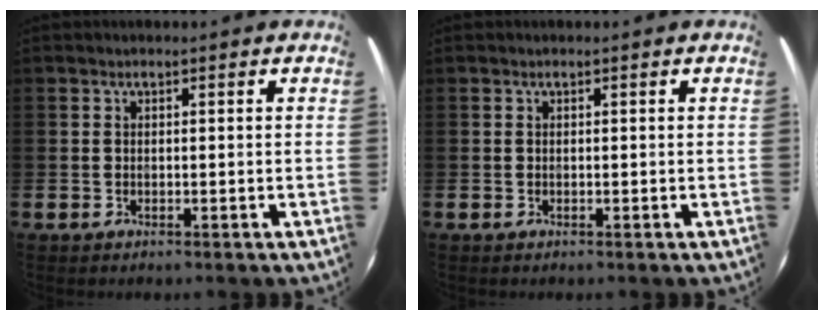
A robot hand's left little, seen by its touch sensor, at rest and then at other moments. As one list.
[{"total": 0.0}]